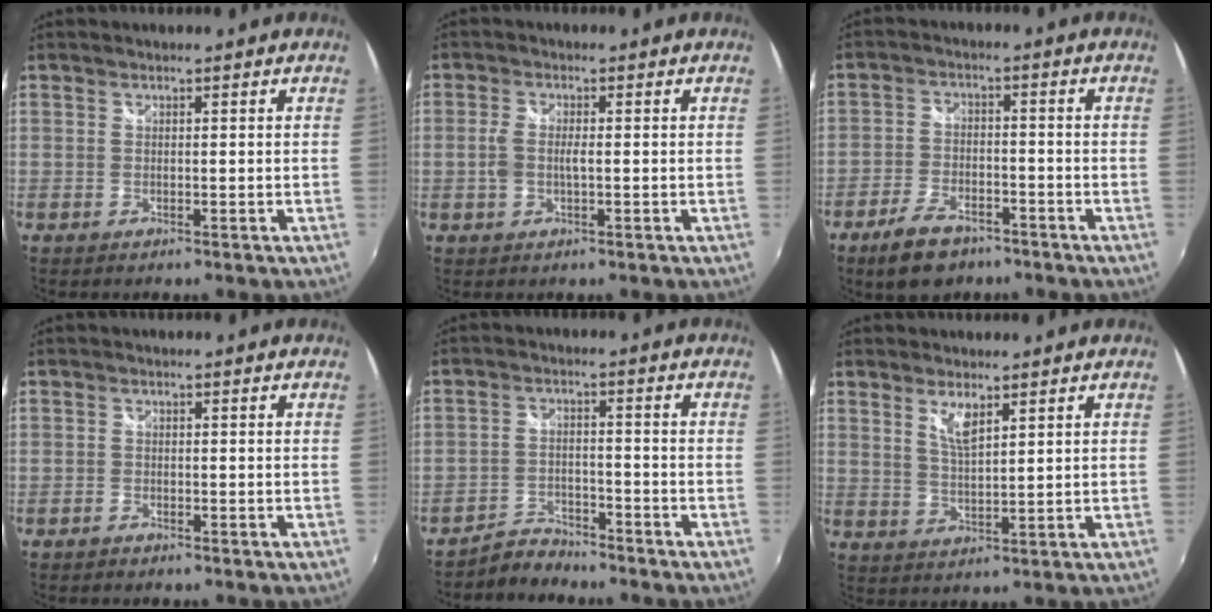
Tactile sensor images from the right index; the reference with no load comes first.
{"total": 3.4, "force": [-0.5, 1.5, 3.0], "torque": [-0.062, -0.002, -0.008]}
{"total": 8.5, "force": [-6.0, 4.3, 4.2], "torque": [-0.108, -0.001, -0.103]}
{"total": 1.2, "force": [-1.1, 0.6, 0.1], "torque": [-0.007, 0.000, -0.022]}
{"total": 5.0, "force": [-4.8, 1.3, 0.4], "torque": [-0.018, 0.010, -0.088]}
{"total": 4.0, "force": [2.3, 1.0, 3.1], "torque": [-0.059, -0.006, 0.043]}